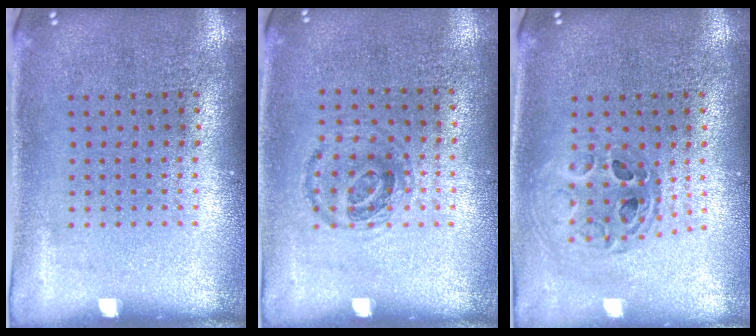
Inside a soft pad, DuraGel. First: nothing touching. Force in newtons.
{"total": 0.9, "press": 0.8, "slide": 0.4}
{"total": 0.7, "press": 0.7, "slide": 0.1}